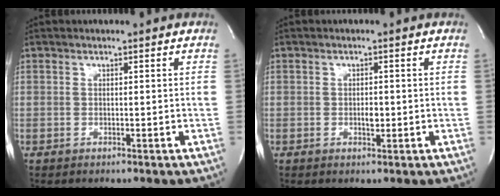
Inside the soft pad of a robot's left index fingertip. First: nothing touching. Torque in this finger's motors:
{"motor_torque": [0.13, 0.10, 0.00, 0.00]}